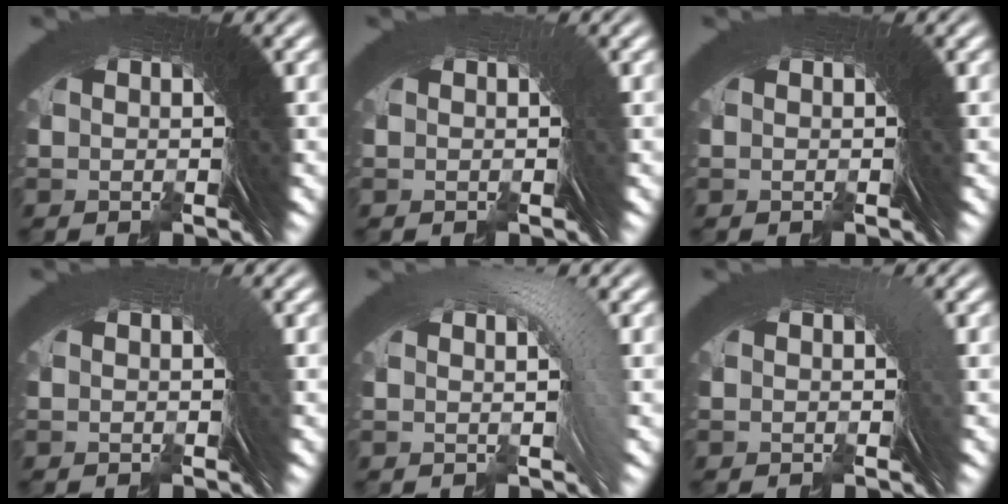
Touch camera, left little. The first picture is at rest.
{"total": 2.6, "force": [0.3, -1.1, -2.3], "torque": [0.038, 0.010, 0.004]}
{"total": 0.6, "force": [0.1, -0.2, -0.5], "torque": [0.010, 0.003, 0.001]}
{"total": 4.6, "force": [0.1, -2.1, -4.1], "torque": [0.058, 0.009, 0.004]}
{"total": 21.8, "force": [0.4, -11.1, -18.8], "torque": [0.271, 0.042, -0.009]}
{"total": 8.0, "force": [-0.2, -3.9, -7.0], "torque": [0.089, 0.011, 0.000]}